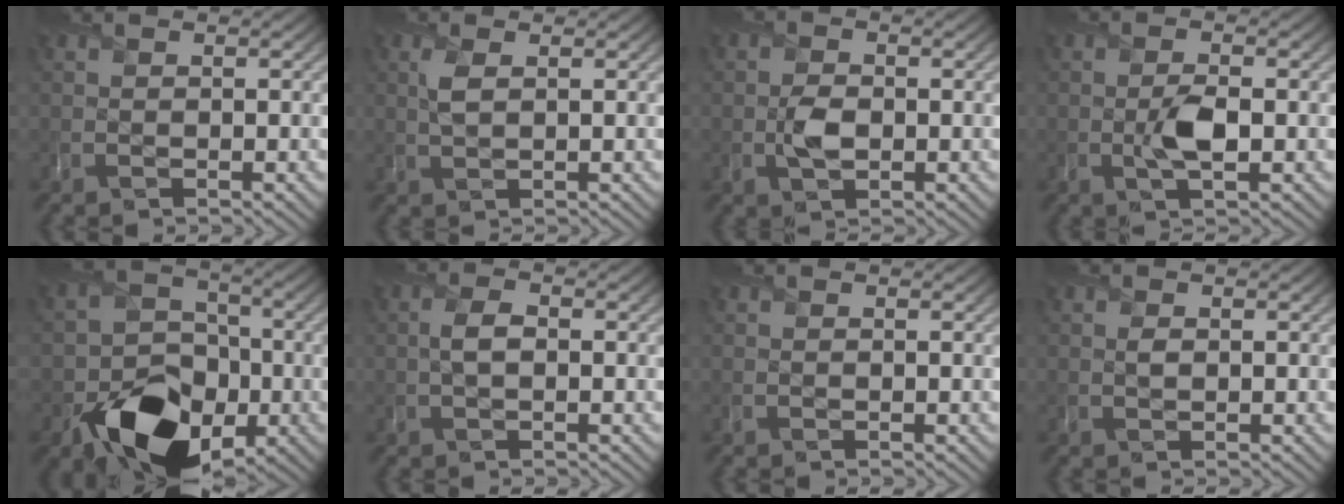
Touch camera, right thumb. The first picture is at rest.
{"total": 2.1, "force": [0.7, 1.0, 1.8], "torque": [-0.048, 0.000, 0.016]}
{"total": 2.9, "force": [-0.4, 2.1, 2.0], "torque": [-0.044, -0.003, -0.009]}
{"total": 3.6, "force": [-0.6, 1.7, 3.2], "torque": [-0.062, -0.002, -0.009]}
{"total": 12.7, "force": [-5.6, 8.9, 7.1], "torque": [-0.122, -0.029, -0.105]}
{"total": 2.3, "force": [-0.1, 1.3, 1.9], "torque": [-0.042, 0.003, -0.003]}
{"total": 0.0}
{"total": 0.7, "force": [0.2, 0.6, 0.5], "torque": [-0.010, 0.000, 0.003]}